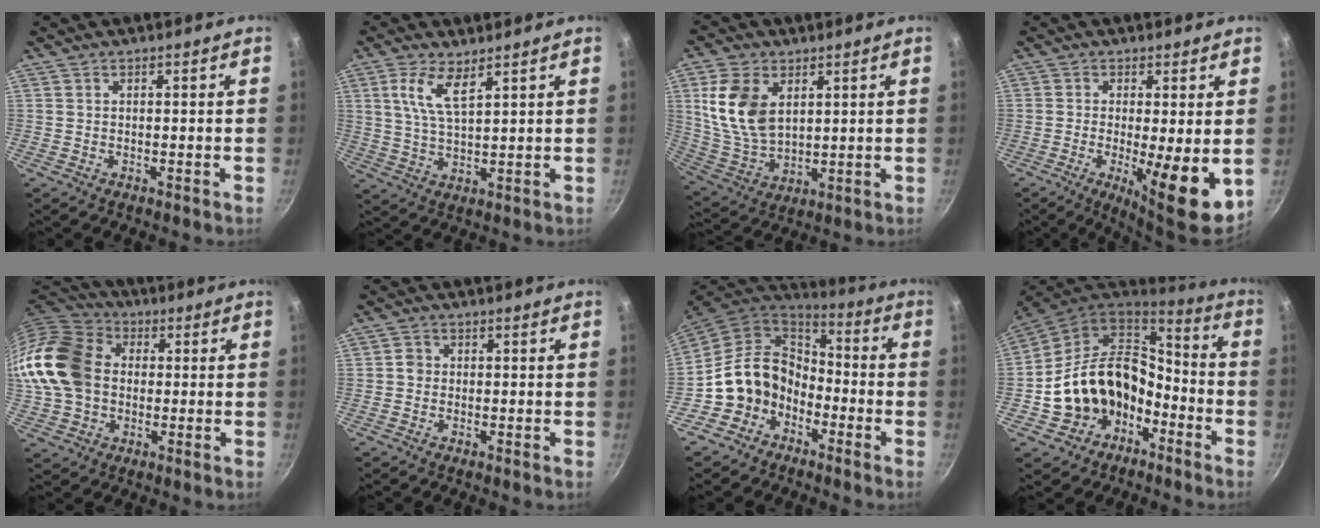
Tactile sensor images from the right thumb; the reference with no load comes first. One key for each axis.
{"total": 6.8, "fx": 3.5, "fy": 2.3, "fz": 5.3, "tx": -0.104, "ty": -0.024, "tz": 0.071}
{"total": 13.1, "fx": 4.0, "fy": 8.3, "fz": 9.2, "tx": -0.169, "ty": -0.021, "tz": 0.093}
{"total": 10.5, "fx": -1.3, "fy": 2.4, "fz": 10.1, "tx": -0.149, "ty": -0.015, "tz": -0.013}
{"total": 19.9, "fx": 0.9, "fy": 15.4, "fz": 12.6, "tx": -0.253, "ty": 0.038, "tz": 0.008}
{"total": 1.6, "fx": -0.1, "fy": 1.5, "fz": 0.6, "tx": -0.005, "ty": 0.008, "tz": -0.004}
{"total": 13.1, "fx": -4.7, "fy": 10.8, "fz": 5.7, "tx": -0.066, "ty": 0.062, "tz": -0.098}
{"total": 18.3, "fx": -5.5, "fy": 14.3, "fz": 10.1, "tx": -0.161, "ty": 0.071, "tz": -0.080}